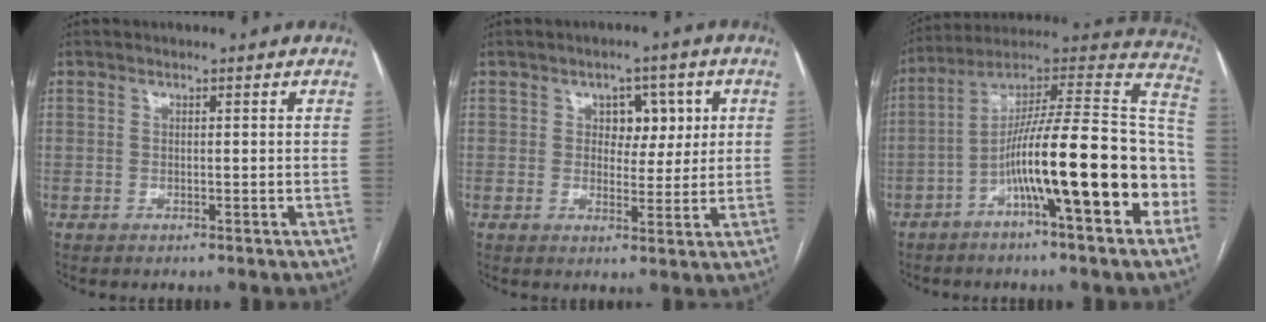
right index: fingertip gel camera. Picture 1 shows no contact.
{"total": 5.4, "force": [1.5, 3.7, 3.7], "torque": [-0.038, 0.014, 0.024]}
{"total": 22.4, "force": [-6.4, 2.6, 21.3], "torque": [-0.269, 0.032, -0.100]}